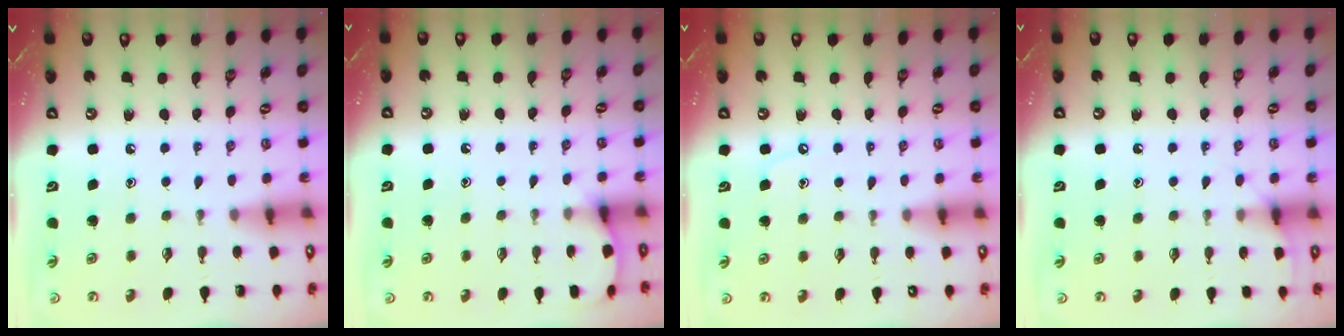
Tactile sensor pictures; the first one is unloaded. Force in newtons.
{"total": 3.6, "press": 3.6, "slide": 0.4}
{"total": 3.1, "press": 3.1, "slide": 0.5}
{"total": 5.0, "press": 5.0, "slide": 0.6}